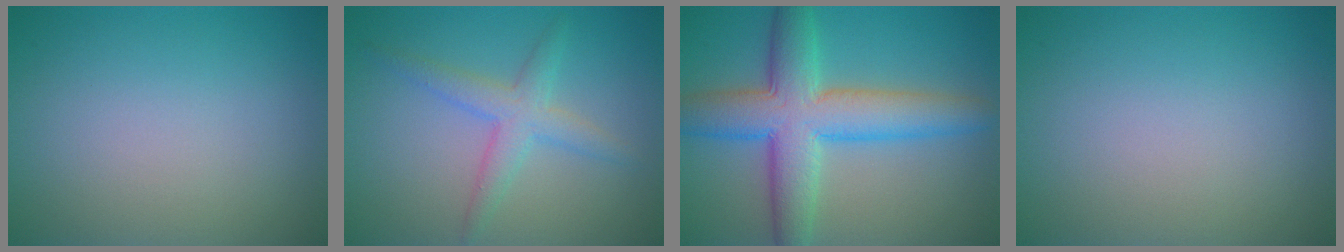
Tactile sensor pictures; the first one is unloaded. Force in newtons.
{"total": 3.0, "press": 3.0, "slide": 0.2}
{"total": 8.4, "press": 8.4, "slide": 0.2}
{"total": 0.0}